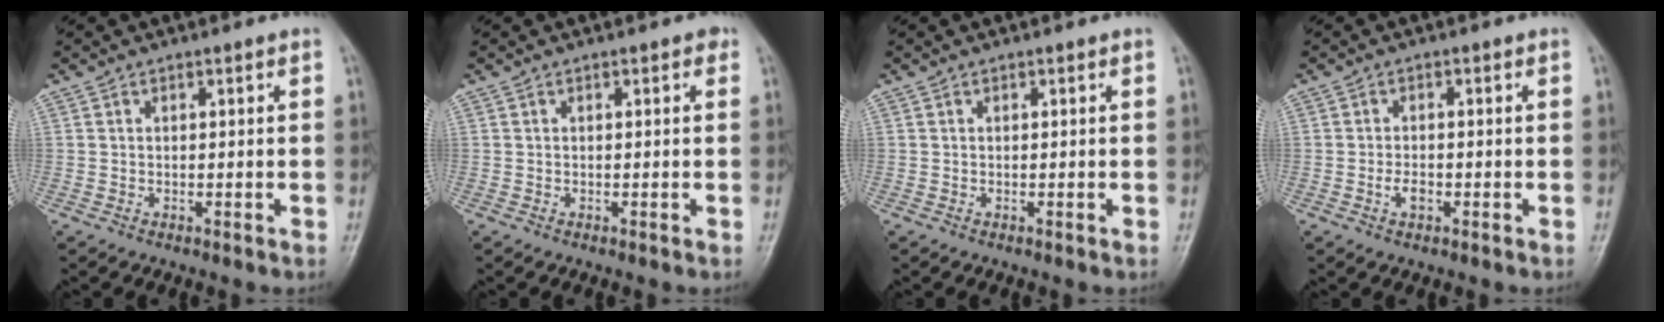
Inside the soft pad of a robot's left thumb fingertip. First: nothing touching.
{"total": 0.8, "force": [0.3, 0.6, 0.5], "torque": [0.007, 0.003, -0.003]}
{"total": 0.0}
{"total": 2.4, "force": [-0.9, 1.5, 1.6], "torque": [-0.023, 0.002, -0.019]}